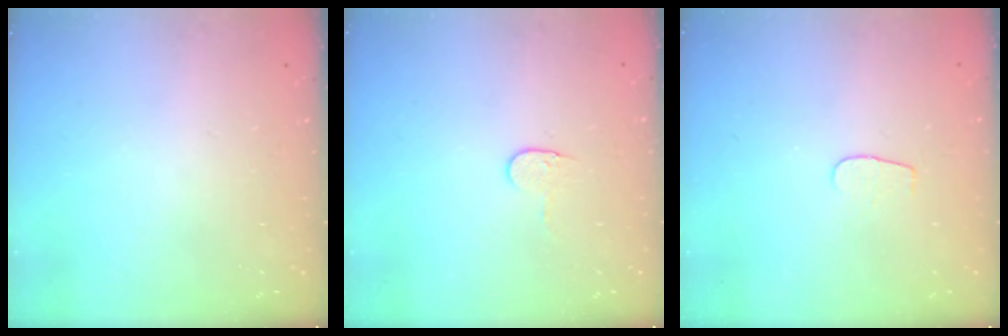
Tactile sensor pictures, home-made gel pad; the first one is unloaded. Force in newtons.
{"total": 4.1, "press": 4.1, "slide": 0.4}
{"total": 3.2, "press": 3.2, "slide": 0.3}